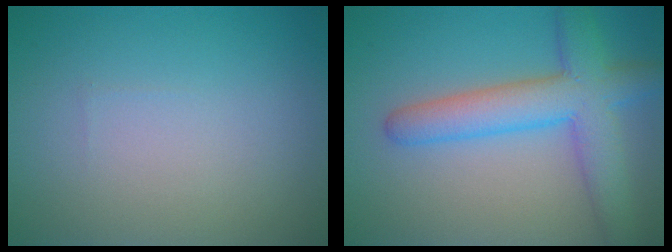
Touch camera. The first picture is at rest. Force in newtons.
{"total": 6.4, "press": 6.4, "slide": 0.2}